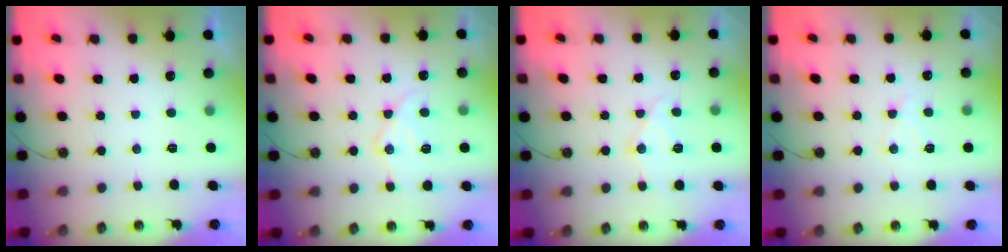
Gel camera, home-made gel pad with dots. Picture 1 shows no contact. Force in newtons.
{"total": 13.4, "press": 13.3, "slide": 1.2}
{"total": 11.3, "press": 11.2, "slide": 0.9}
{"total": 6.6, "press": 6.5, "slide": 0.8}